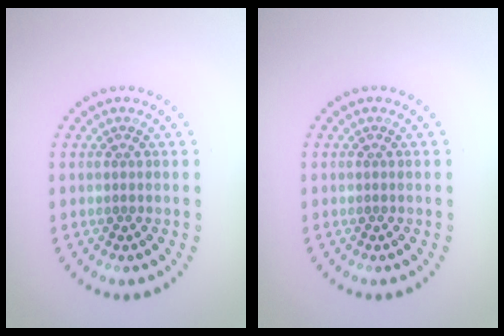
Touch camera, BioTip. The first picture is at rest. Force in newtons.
{"total": 0.0}